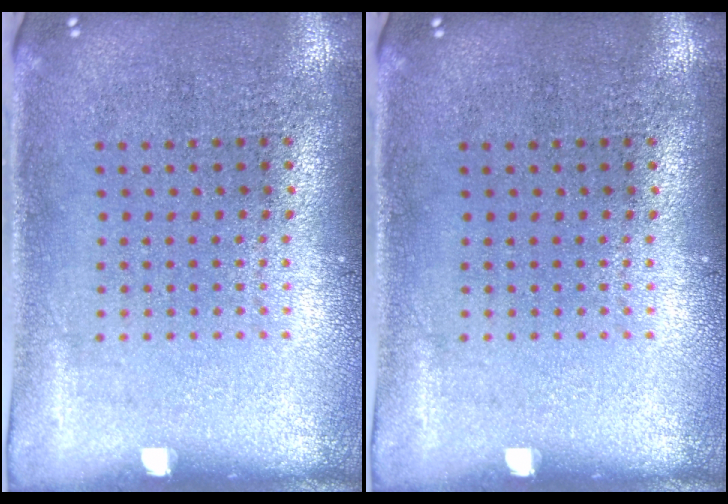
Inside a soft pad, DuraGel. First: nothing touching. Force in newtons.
{"total": 0.0}